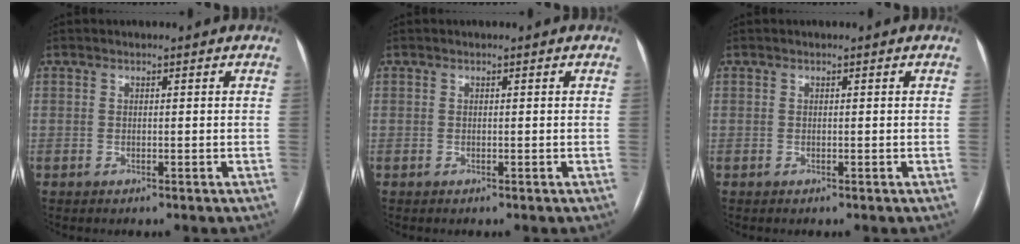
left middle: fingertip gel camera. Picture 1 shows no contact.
{"total": 0.0}
{"total": 0.0}